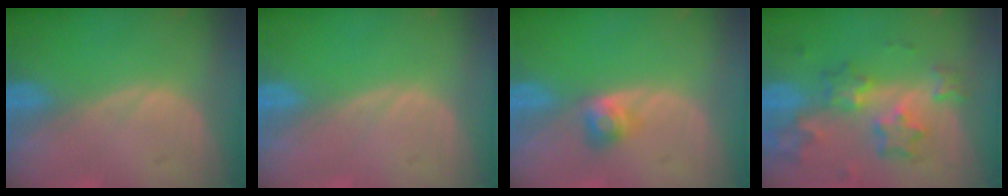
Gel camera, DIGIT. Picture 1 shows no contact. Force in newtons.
{"total": 0.0}
{"total": 2.7, "press": 2.4, "slide": 1.1}
{"total": 8.4, "press": 7.3, "slide": 4.1}